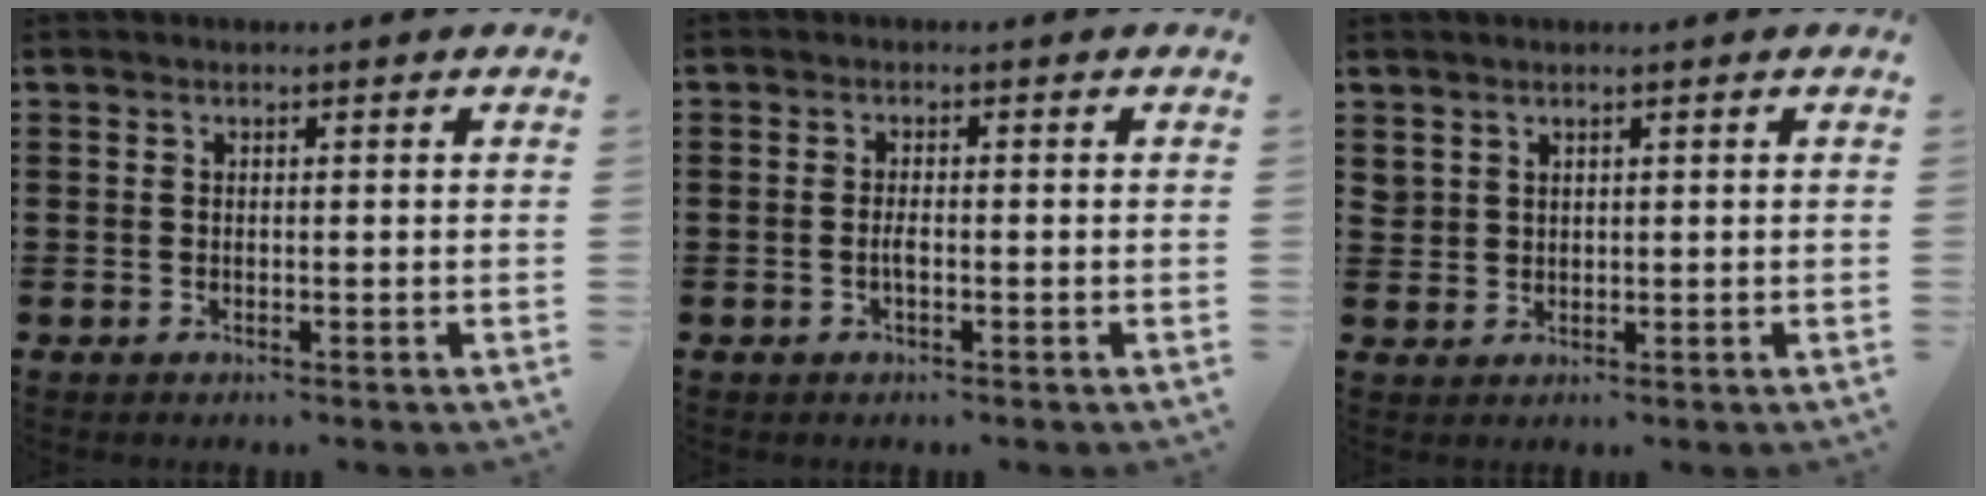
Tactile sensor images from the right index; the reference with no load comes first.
{"total": 1.7, "force": [-0.5, 0.5, 1.5], "torque": [-0.030, 0.001, -0.009]}
{"total": 1.8, "force": [1.5, 1.0, 0.2], "torque": [-0.007, 0.004, 0.030]}